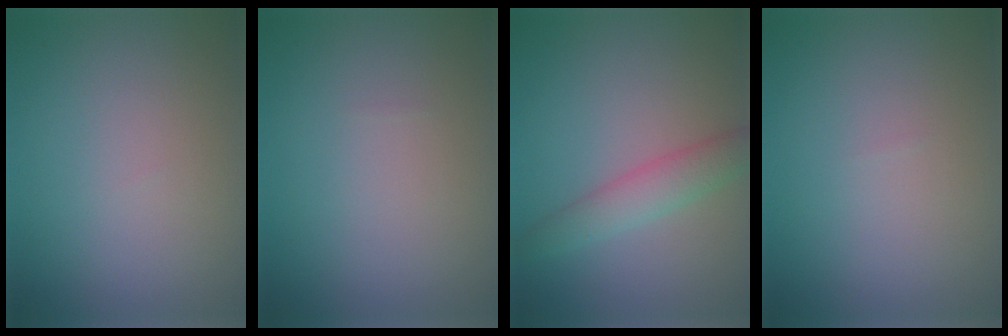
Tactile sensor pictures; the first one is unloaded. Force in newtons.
{"total": 0.0}
{"total": 3.0, "press": 3.0, "slide": 0.1}
{"total": 0.0}